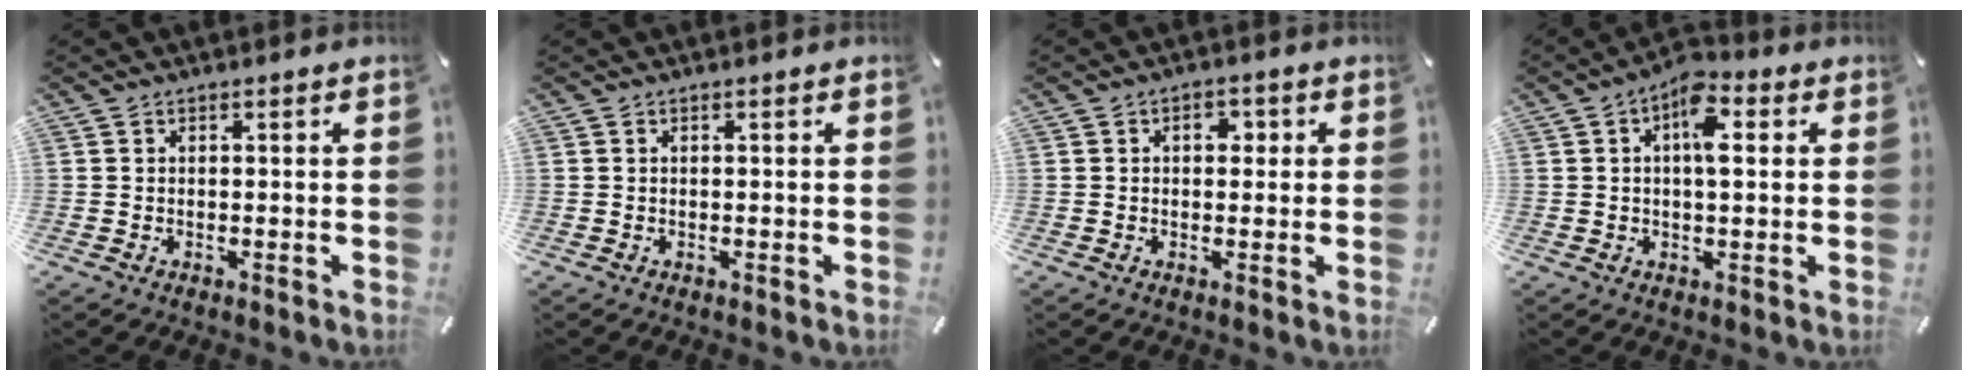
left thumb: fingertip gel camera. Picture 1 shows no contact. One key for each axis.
{"total": 0.0}
{"total": 3.4, "fx": 0.6, "fy": 2.3, "fz": 2.4, "tx": -0.019, "ty": -0.001, "tz": -0.001}
{"total": 7.8, "fx": 1.9, "fy": 3.8, "fz": 6.5, "tx": -0.089, "ty": -0.004, "tz": 0.026}